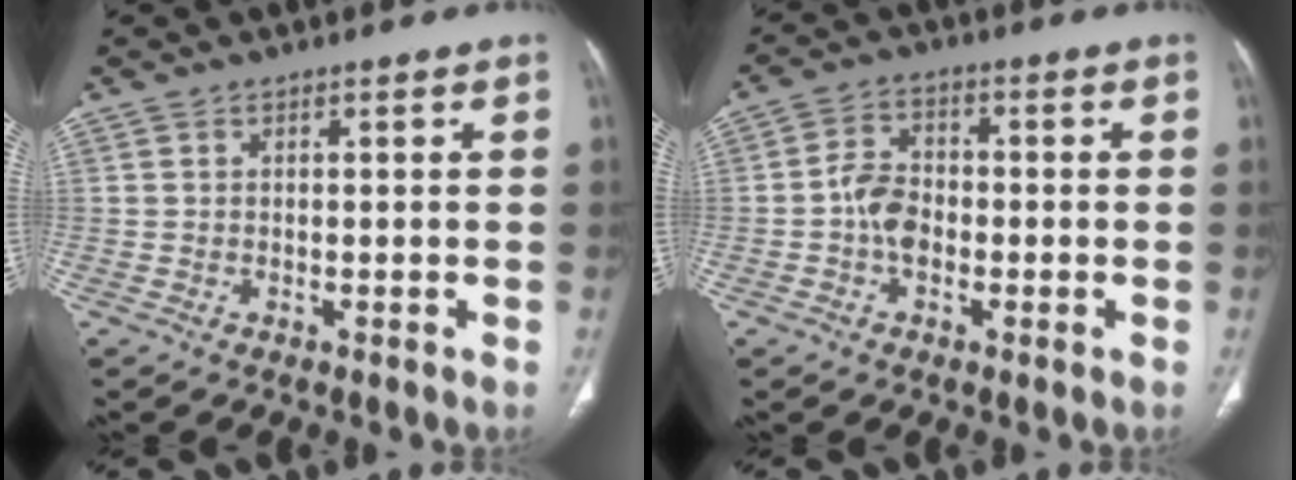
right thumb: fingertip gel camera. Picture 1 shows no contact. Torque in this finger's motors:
{"motor_torque": [2.41, 2.59, 0.09, 0.39, 0.23]}